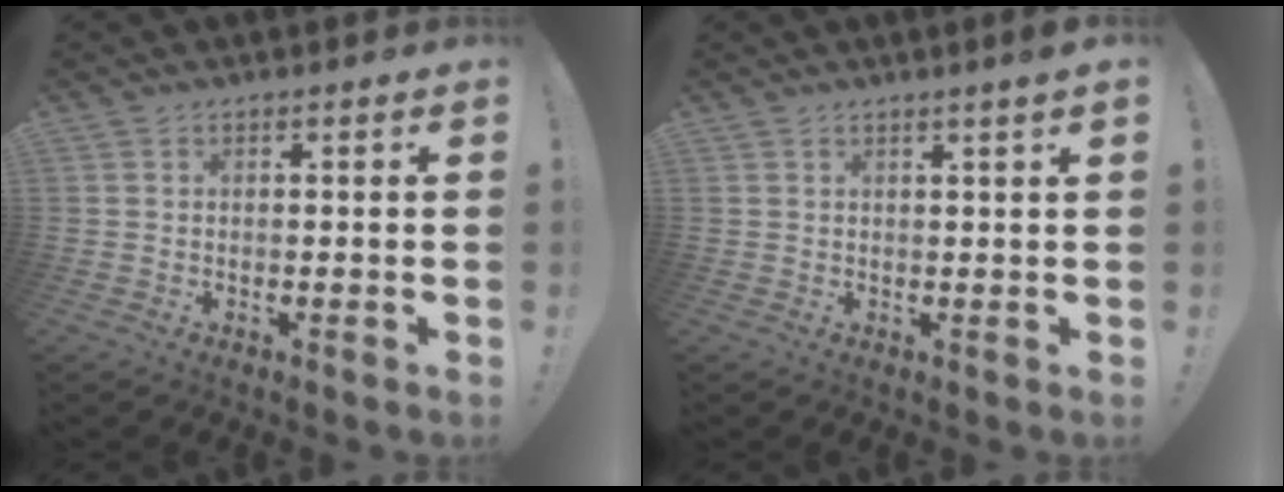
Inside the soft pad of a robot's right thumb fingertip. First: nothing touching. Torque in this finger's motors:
{"motor_torque": [-0.06, 0.02, 0.02, 0.02, 0.00]}